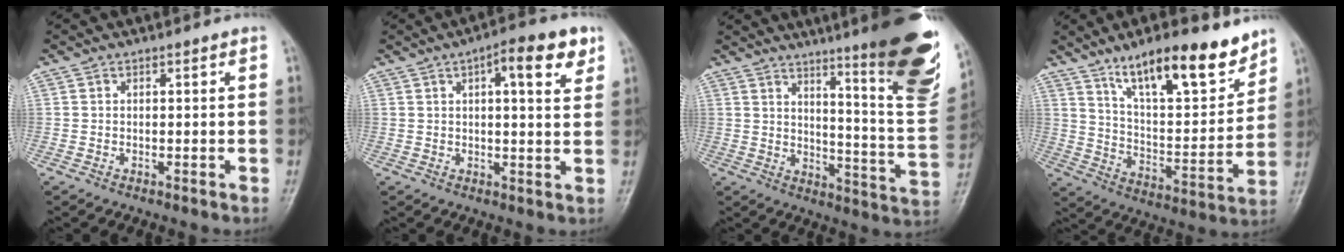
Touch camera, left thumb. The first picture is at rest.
{"total": 9.0, "force": [4.1, 2.8, 7.5], "torque": [-0.088, -0.007, 0.051]}
{"total": 23.9, "force": [14.5, 3.3, 18.8], "torque": [-0.226, -0.080, 0.197]}
{"total": 18.0, "force": [12.5, 5.3, 11.9], "torque": [-0.151, -0.073, 0.214]}